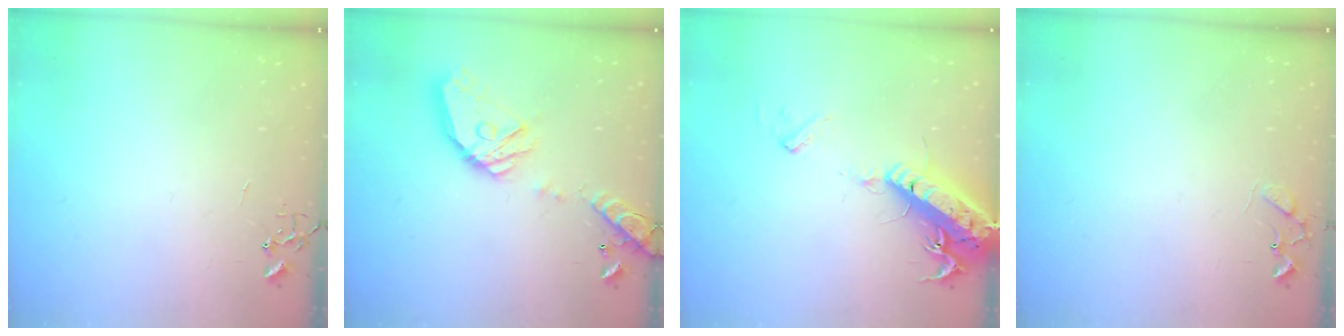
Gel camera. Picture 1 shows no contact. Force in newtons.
{"total": 19.0, "press": 18.9, "slide": 2.0}
{"total": 18.9, "press": 18.5, "slide": 3.9}
{"total": 6.2, "press": 6.2, "slide": 0.4}